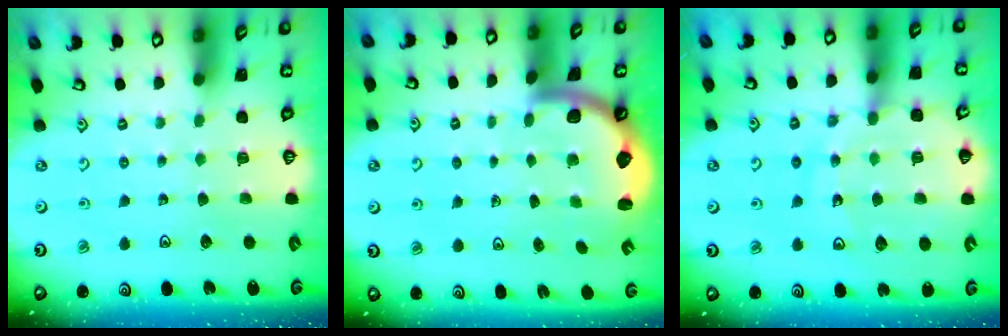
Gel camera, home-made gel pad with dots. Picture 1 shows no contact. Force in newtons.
{"total": 2.4, "press": 2.4, "slide": 0.3}
{"total": 12.3, "press": 12.0, "slide": 2.7}